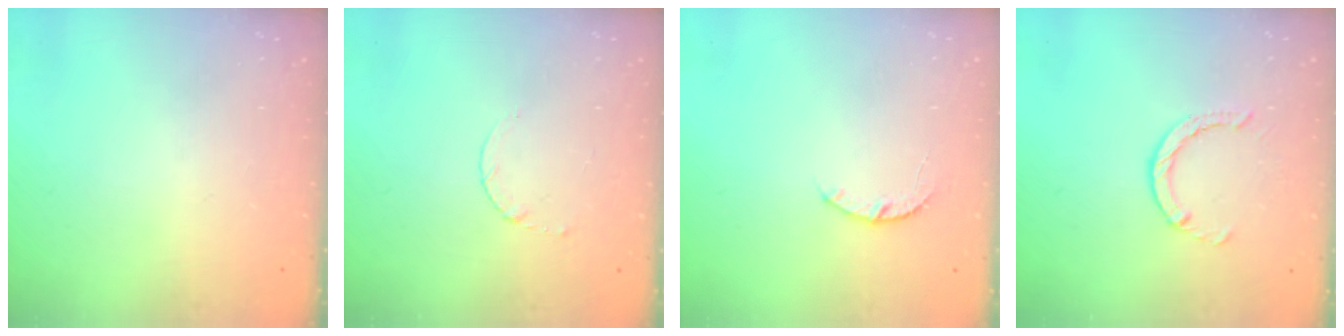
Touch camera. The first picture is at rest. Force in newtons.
{"total": 2.6, "press": 2.6, "slide": 0.3}
{"total": 3.5, "press": 3.5, "slide": 0.6}
{"total": 2.5, "press": 2.4, "slide": 0.4}